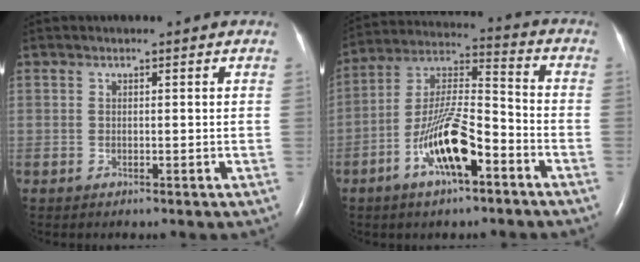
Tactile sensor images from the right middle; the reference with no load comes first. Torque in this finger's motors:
{"motor_torque": [1.27, -0.87, 0.87, 0.21]}